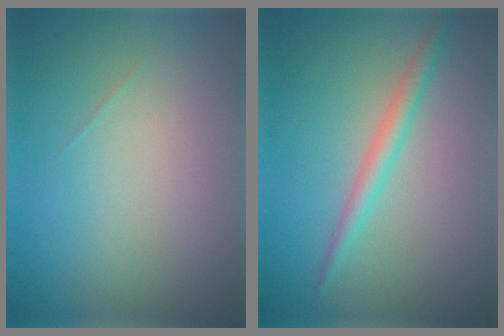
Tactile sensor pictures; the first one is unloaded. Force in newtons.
{"total": 2.0, "press": 2.0, "slide": 0.0}